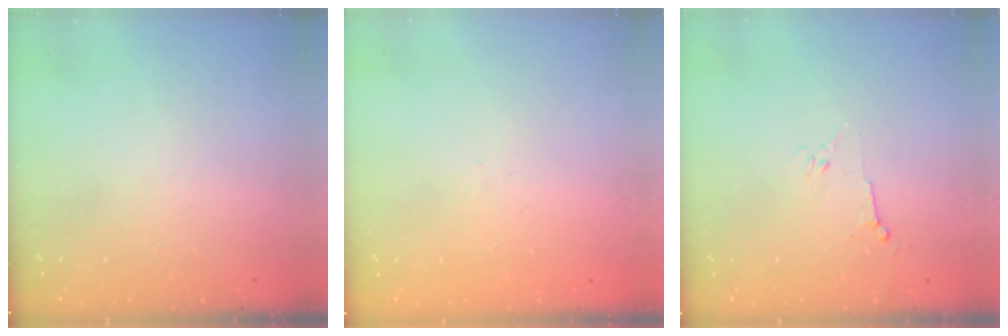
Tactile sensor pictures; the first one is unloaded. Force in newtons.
{"total": 0.0}
{"total": 3.5, "press": 3.4, "slide": 0.8}